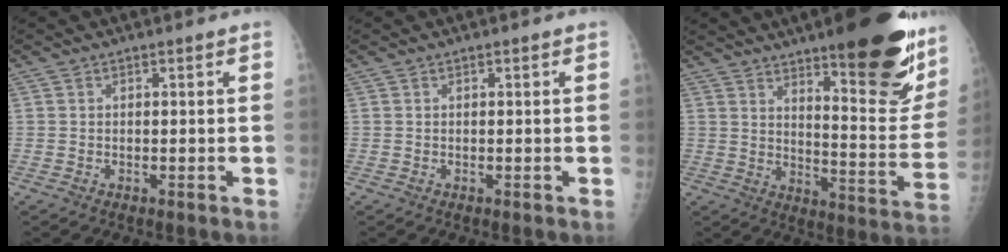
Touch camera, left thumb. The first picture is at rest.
{"total": 0.0}
{"total": 23.2, "force": [14.1, 5.7, 17.5], "torque": [-0.200, -0.086, 0.202]}